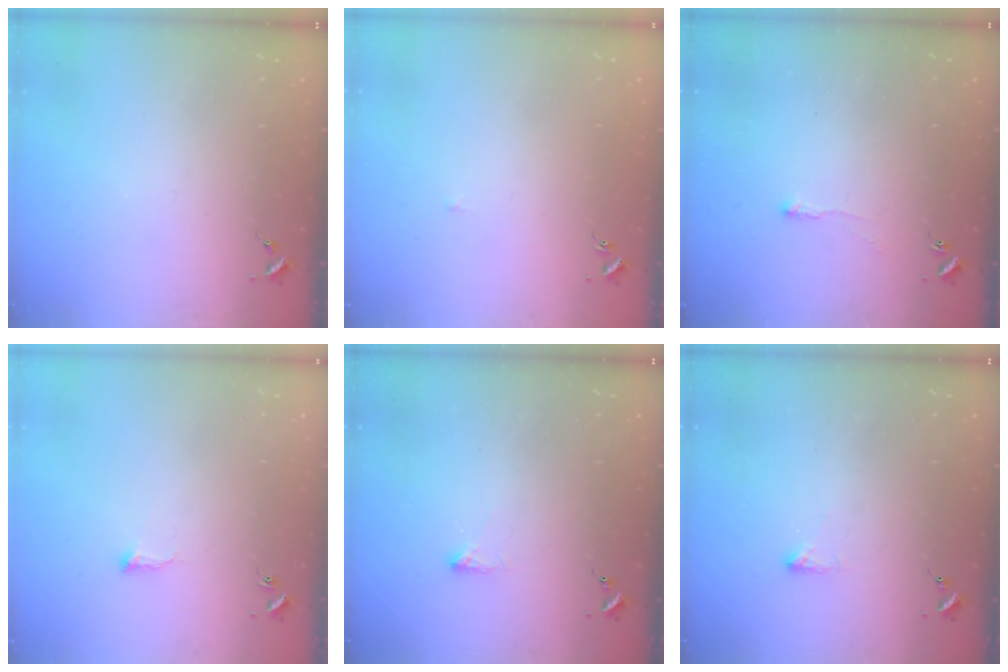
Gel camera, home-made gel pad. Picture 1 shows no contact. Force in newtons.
{"total": 1.8, "press": 1.8, "slide": 0.3}
{"total": 2.5, "press": 2.5, "slide": 0.5}
{"total": 5.6, "press": 5.6, "slide": 0.5}
{"total": 3.2, "press": 3.1, "slide": 0.8}
{"total": 3.2, "press": 3.1, "slide": 0.8}